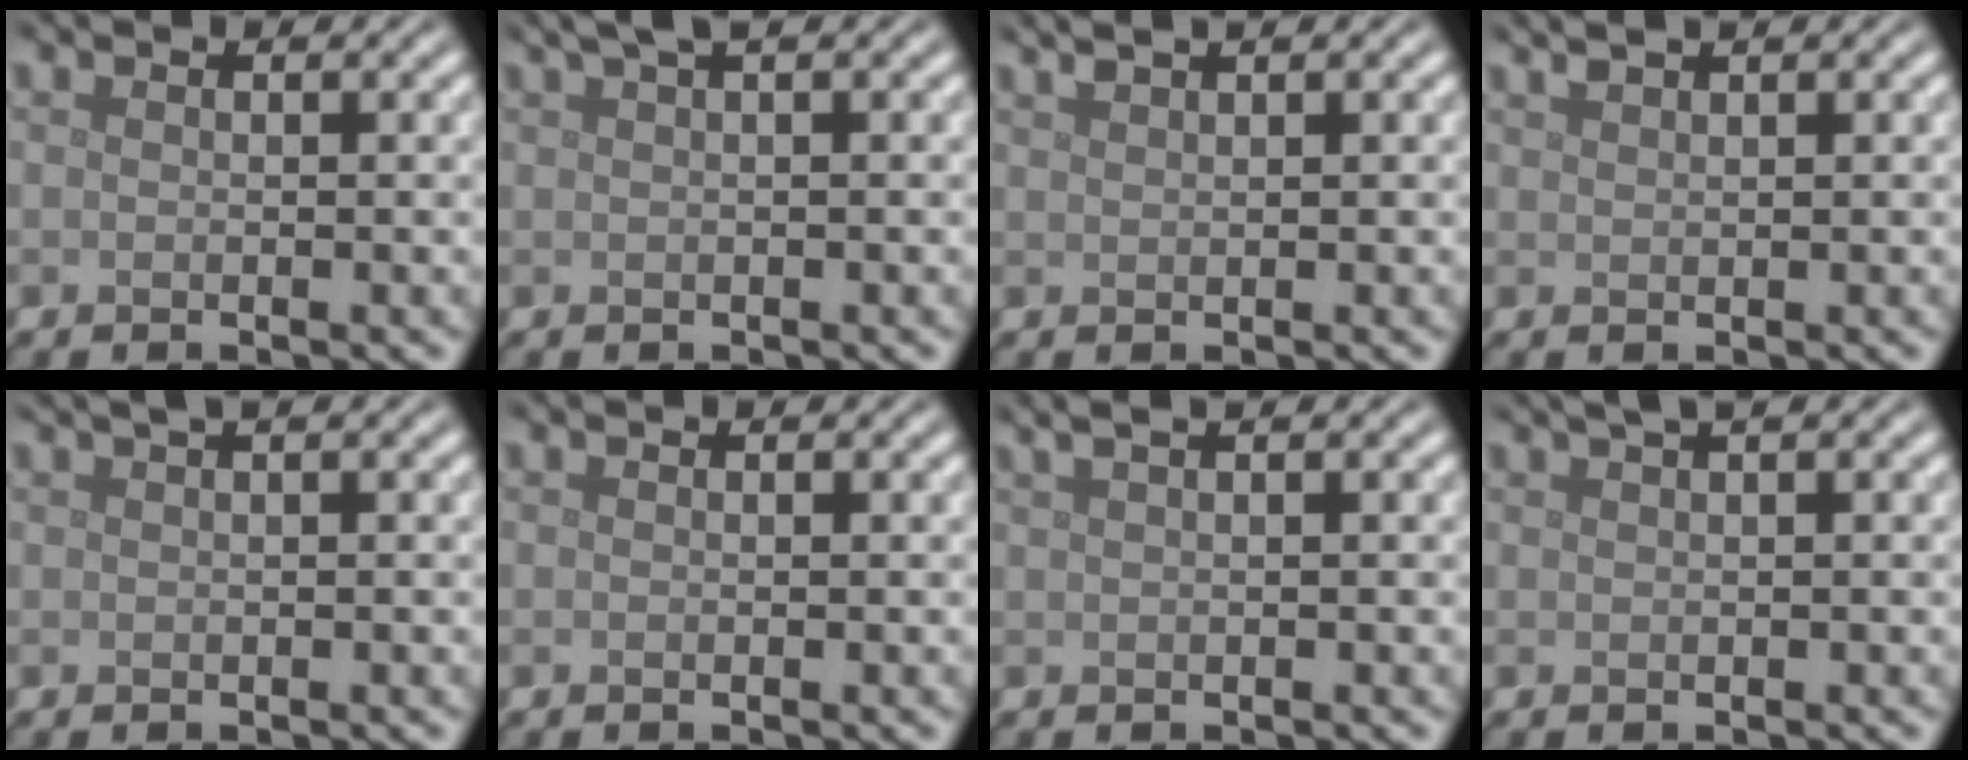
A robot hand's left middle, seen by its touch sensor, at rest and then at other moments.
{"total": 2.4, "force": [1.4, 0.6, 1.8], "torque": [-0.023, 0.006, 0.020]}
{"total": 2.4, "force": [1.8, 0.8, 1.3], "torque": [-0.011, 0.009, 0.018]}
{"total": 1.9, "force": [1.5, 0.5, 1.0], "torque": [-0.009, 0.006, 0.019]}
{"total": 1.8, "force": [1.0, 0.5, 1.3], "torque": [-0.018, 0.005, 0.012]}
{"total": 0.0}
{"total": 4.1, "force": [2.3, 1.9, 2.8], "torque": [-0.025, 0.029, 0.013]}
{"total": 2.2, "force": [1.4, 0.7, 1.6], "torque": [-0.018, 0.003, 0.016]}